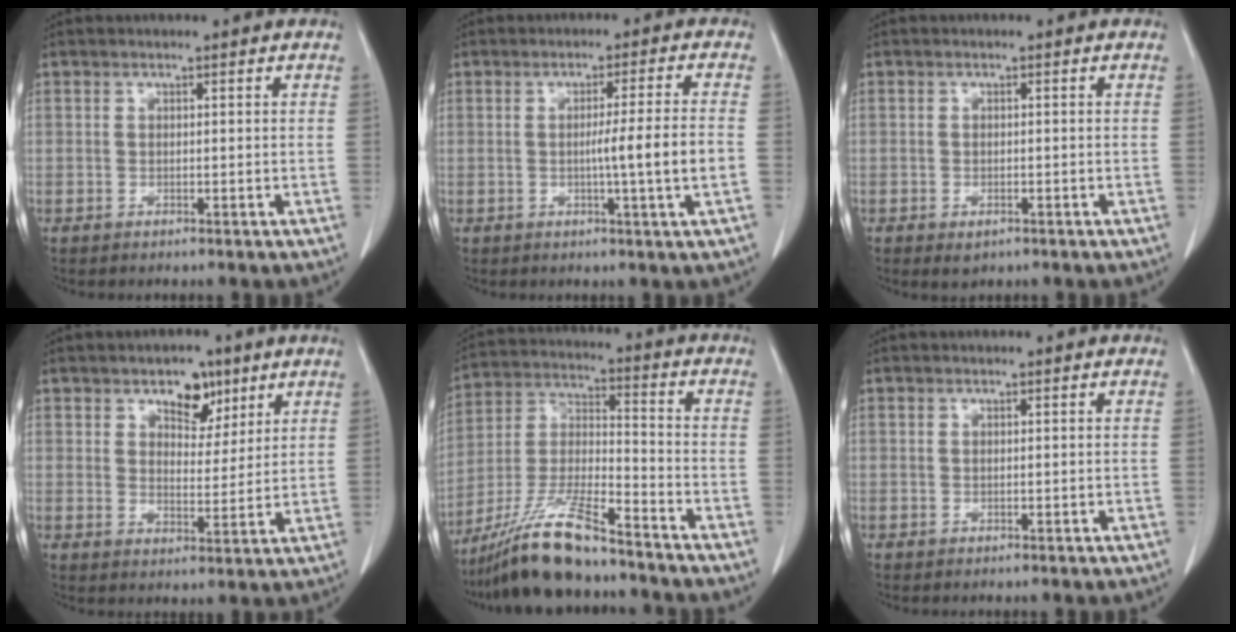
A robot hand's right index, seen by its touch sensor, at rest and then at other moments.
{"total": 6.6, "force": [-1.2, -1.4, 6.3], "torque": [-0.093, -0.006, -0.018]}
{"total": 2.0, "force": [-1.1, 1.0, 1.2], "torque": [-0.016, -0.001, -0.008]}
{"total": 6.1, "force": [3.7, 3.5, 3.2], "torque": [-0.041, 0.006, 0.059]}
{"total": 14.2, "force": [-11.4, 1.7, 8.2], "torque": [-0.165, -0.016, -0.211]}
{"total": 0.0}